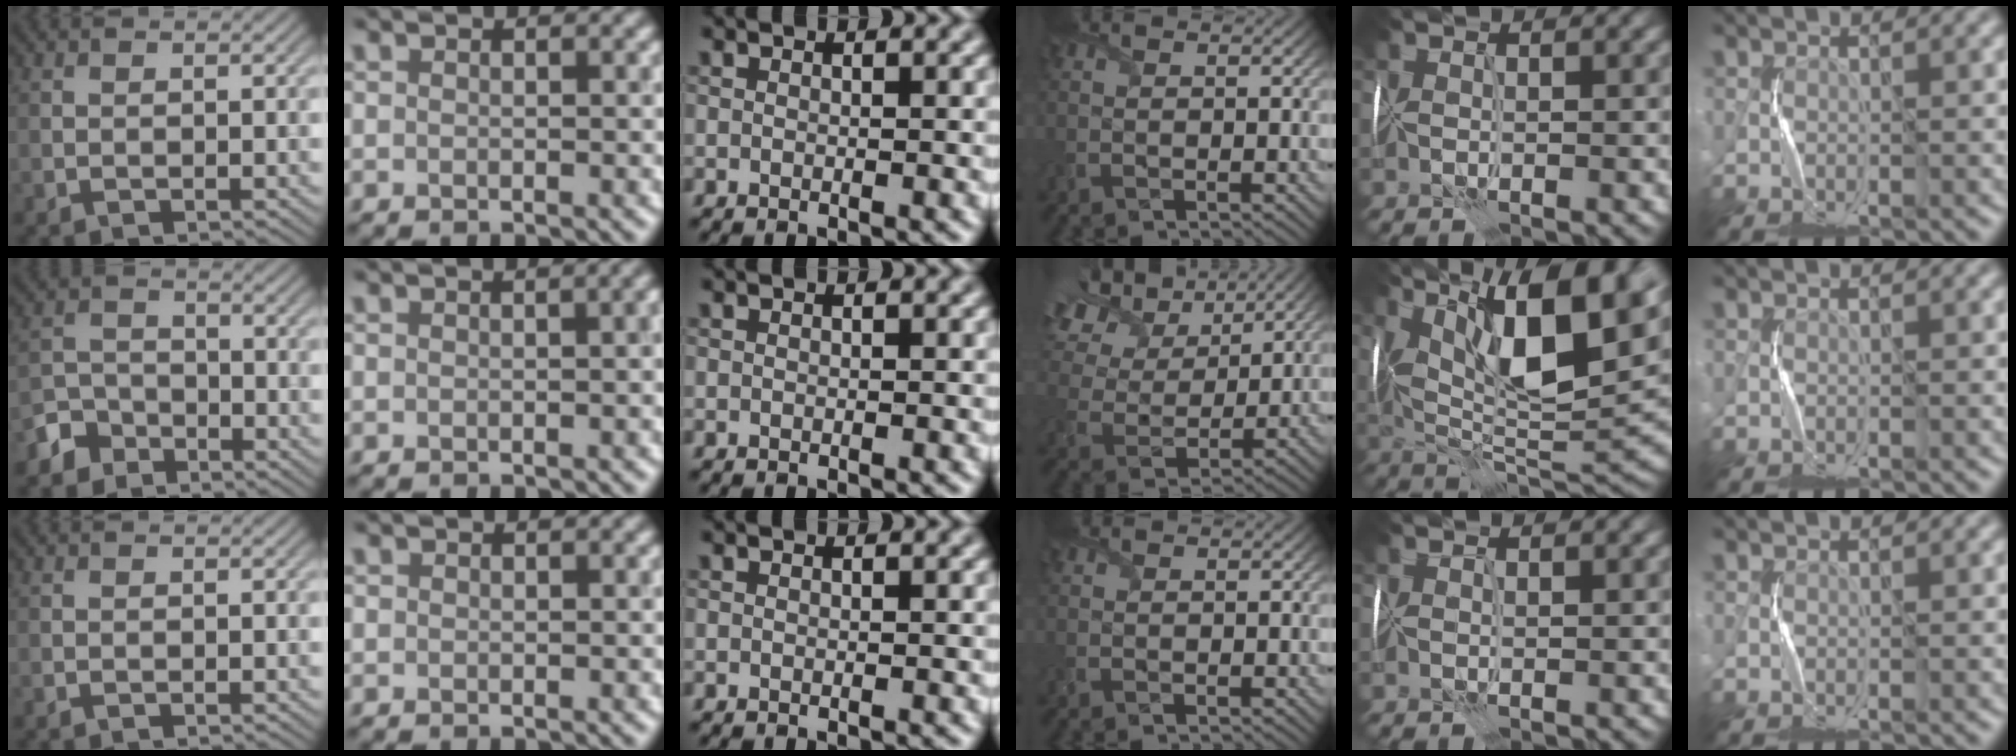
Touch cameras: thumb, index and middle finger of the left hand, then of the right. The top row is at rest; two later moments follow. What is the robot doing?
{"motion": "fold", "object": "tissue"}